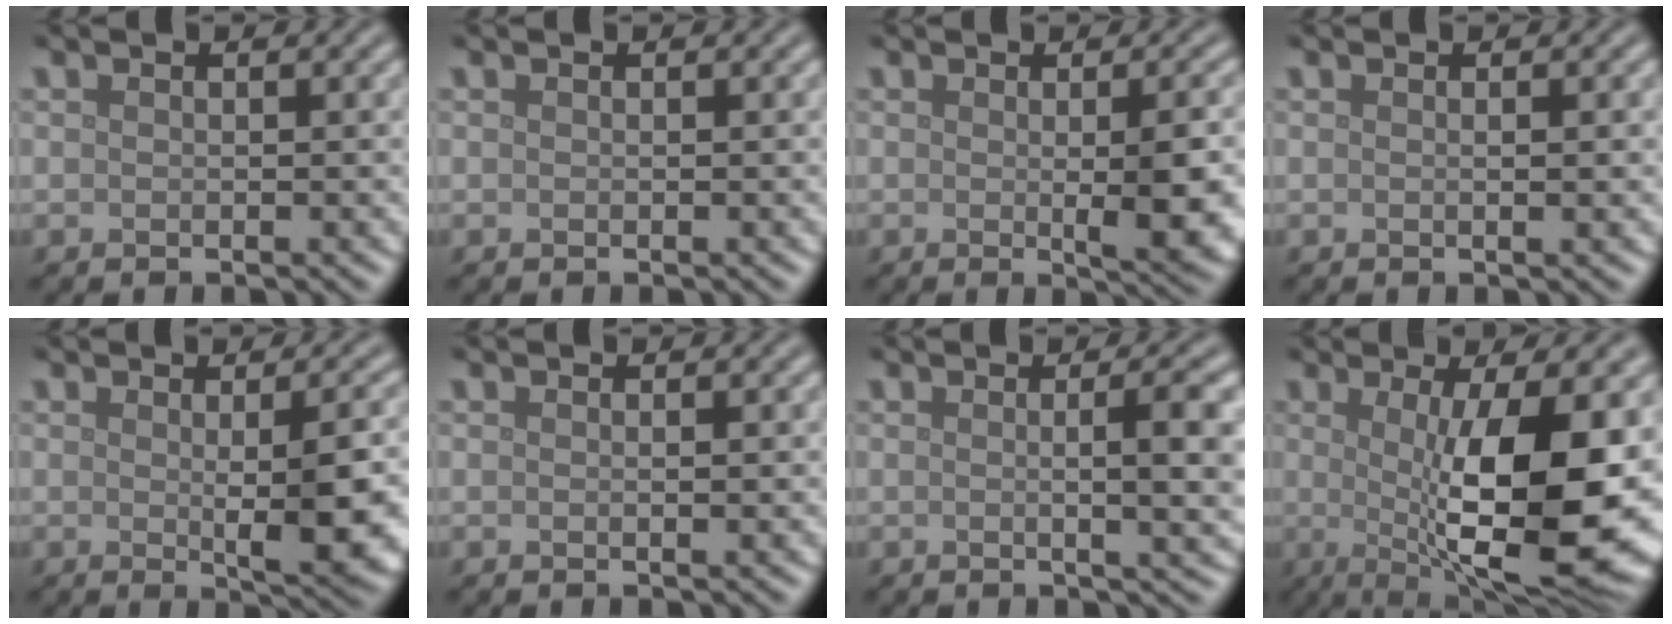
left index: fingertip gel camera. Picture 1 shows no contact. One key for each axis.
{"total": 0.0}
{"total": 5.2, "fx": -0.3, "fy": 1.0, "fz": 5.1, "tx": -0.069, "ty": -0.005, "tz": 0.000}
{"total": 0.9, "fx": 0.1, "fy": 0.2, "fz": 0.9, "tx": -0.011, "ty": 0.002, "tz": -0.001}
{"total": 6.1, "fx": -0.3, "fy": 1.2, "fz": 5.9, "tx": -0.078, "ty": -0.004, "tz": 0.002}
{"total": 0.6, "fx": 0.0, "fy": 0.1, "fz": 0.6, "tx": -0.008, "ty": 0.001, "tz": 0.000}
{"total": 5.2, "fx": 0.3, "fy": 1.4, "fz": 5.0, "tx": -0.062, "ty": 0.005, "tz": 0.003}
{"total": 13.0, "fx": -0.5, "fy": 3.6, "fz": 12.5, "tx": -0.161, "ty": -0.009, "tz": -0.013}